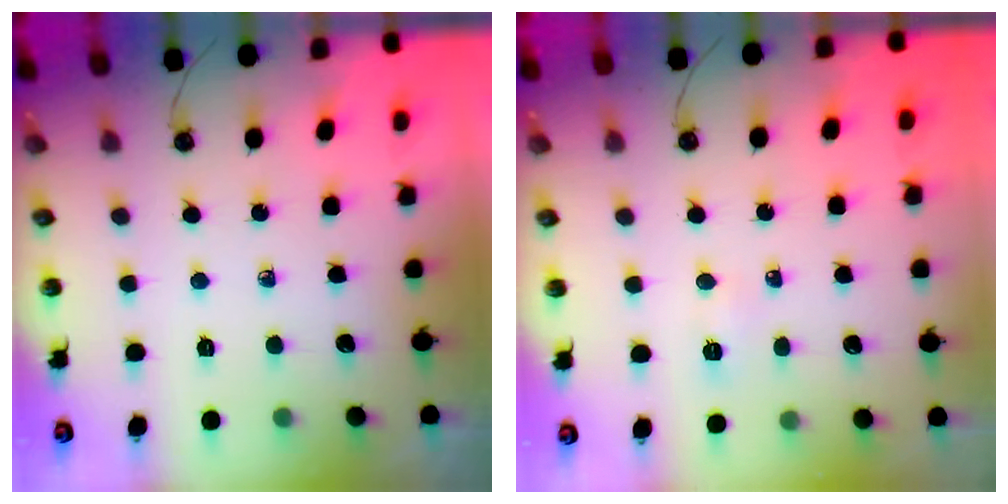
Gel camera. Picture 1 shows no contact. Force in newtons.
{"total": 4.3, "press": 4.2, "slide": 0.9}